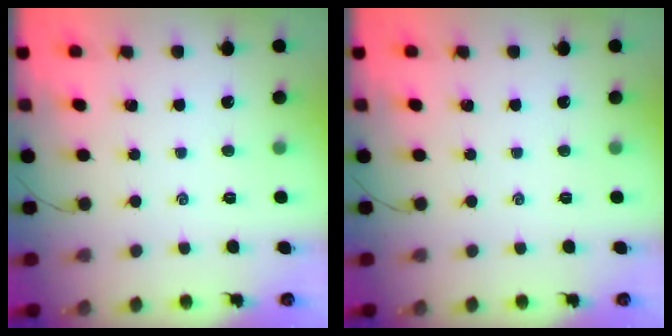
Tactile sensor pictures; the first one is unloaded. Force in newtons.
{"total": 0.0}